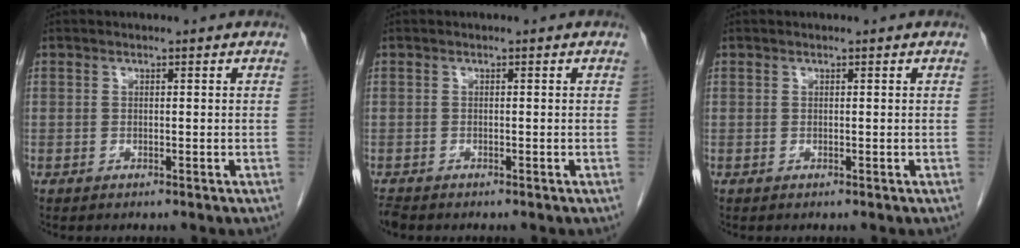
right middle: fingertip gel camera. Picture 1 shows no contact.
{"total": 1.4, "force": [-1.3, 0.3, 0.3], "torque": [-0.013, -0.006, -0.023]}
{"total": 0.0}